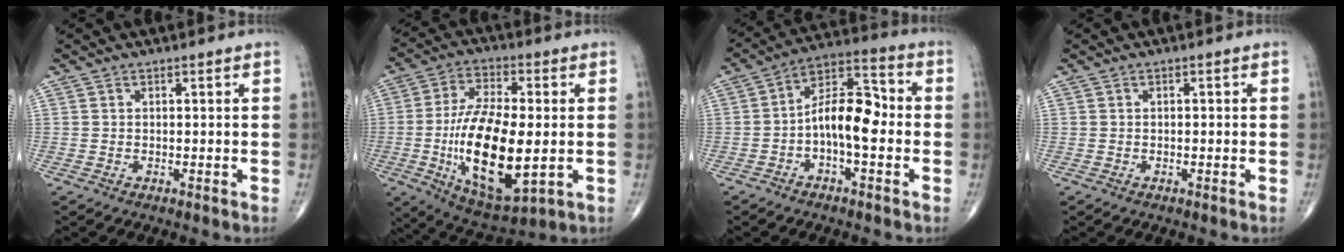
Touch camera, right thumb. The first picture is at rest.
{"total": 20.4, "force": [-2.7, 8.3, 18.4], "torque": [-0.340, -0.007, -0.033]}
{"total": 11.8, "force": [-1.8, 5.5, 10.2], "torque": [-0.158, 0.045, -0.038]}
{"total": 0.0}